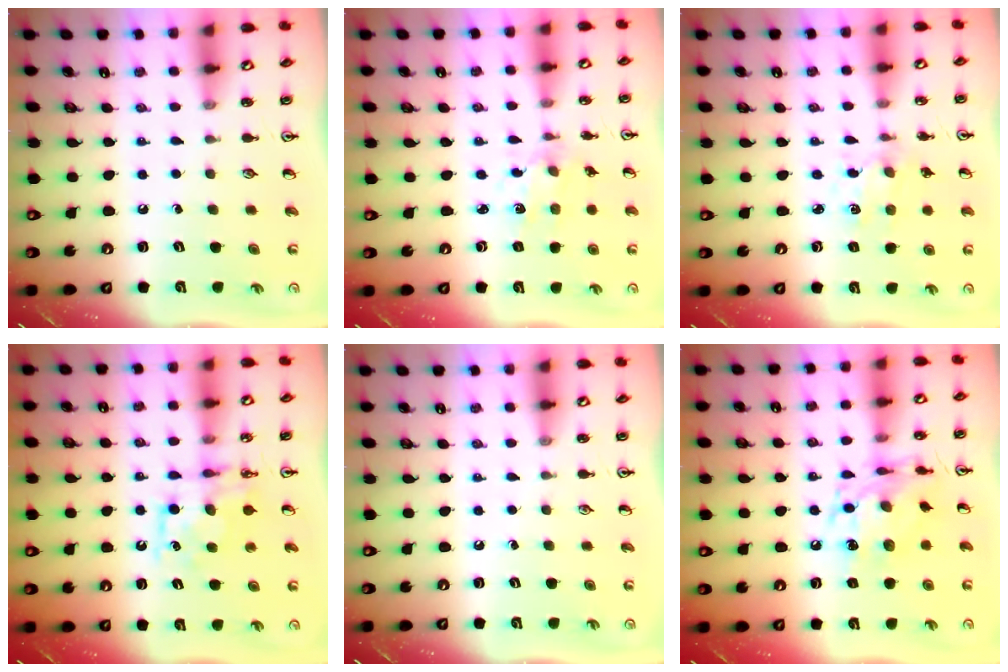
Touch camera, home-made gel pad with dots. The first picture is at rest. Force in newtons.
{"total": 2.0, "press": 1.9, "slide": 0.4}
{"total": 1.3, "press": 1.3, "slide": 0.1}
{"total": 7.7, "press": 7.7, "slide": 0.4}
{"total": 0.0}
{"total": 12.9, "press": 12.9, "slide": 0.9}